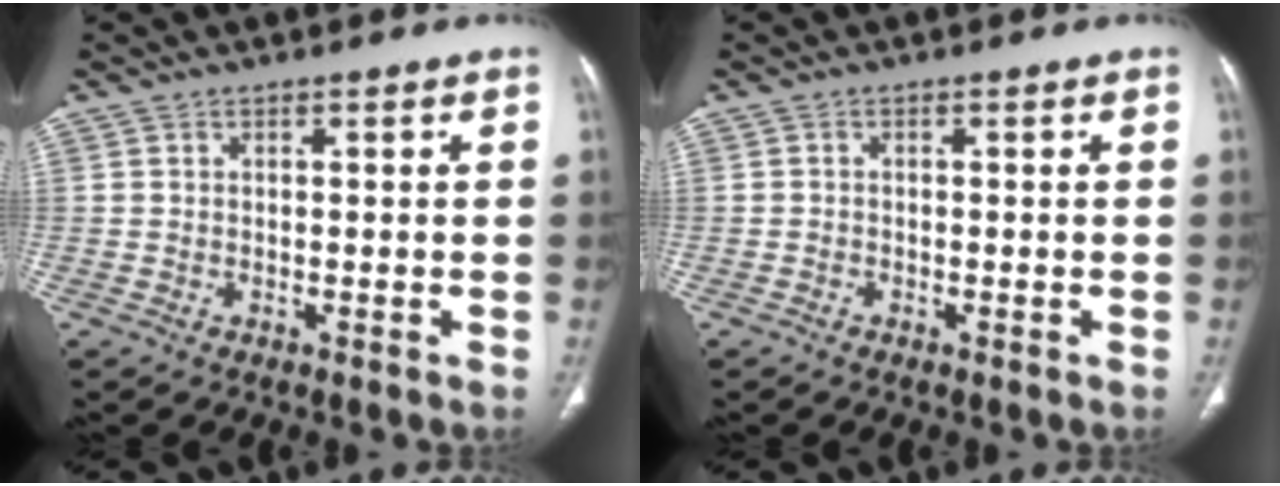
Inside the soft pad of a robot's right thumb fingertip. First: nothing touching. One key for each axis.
{"total": 0.7, "fx": -0.5, "fy": 0.4, "fz": 0.1, "tx": -0.001, "ty": 0.002, "tz": -0.014}